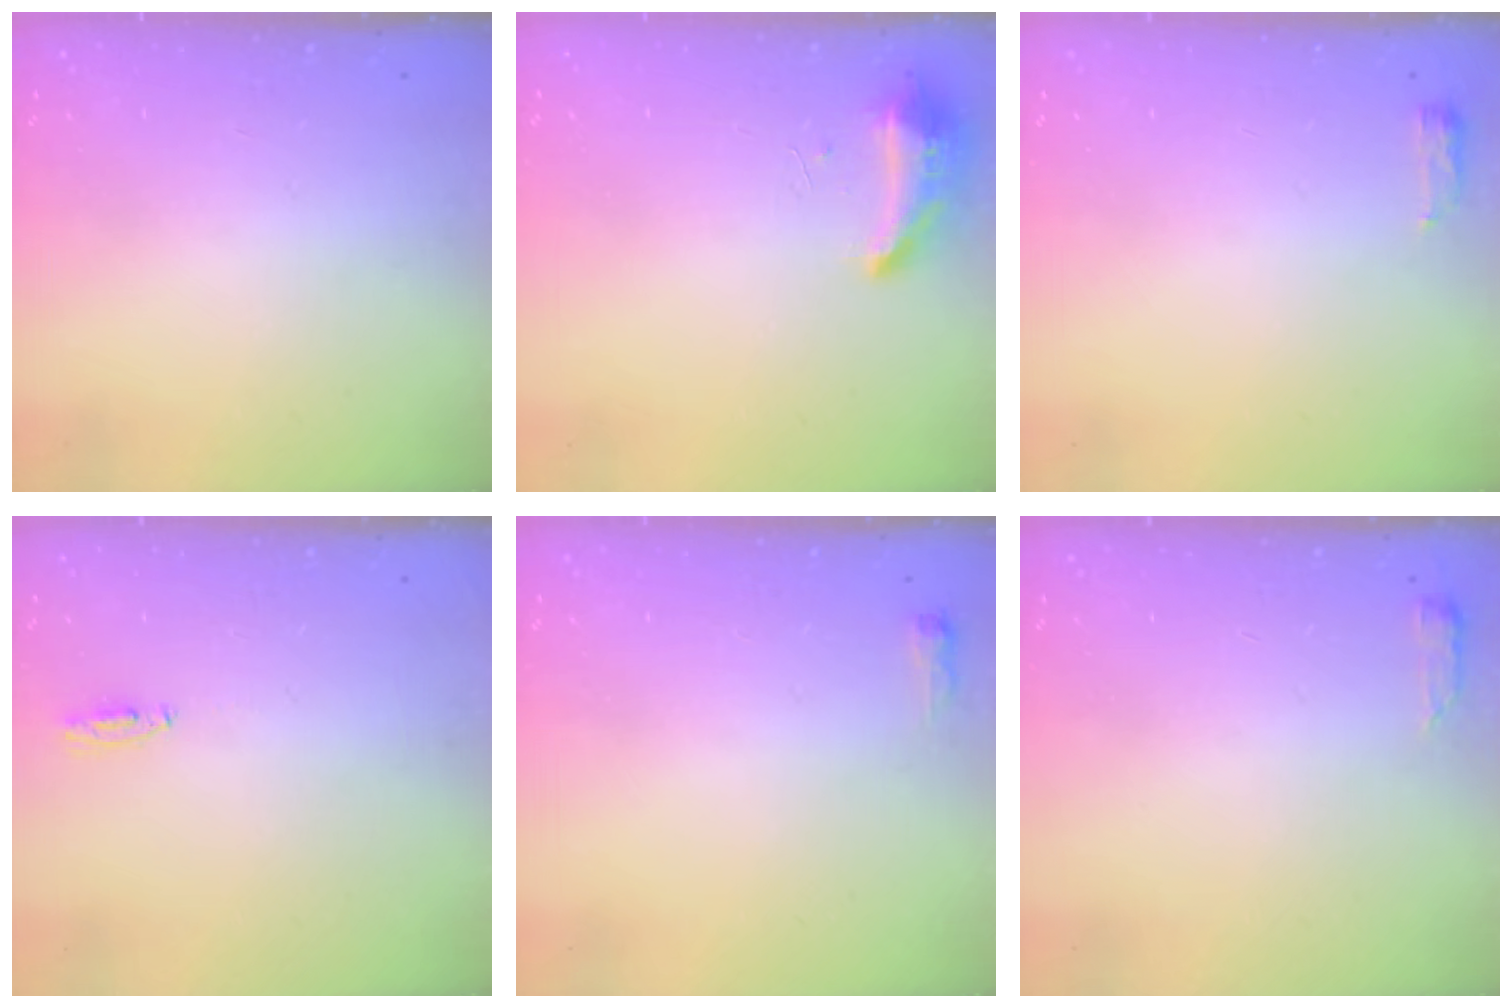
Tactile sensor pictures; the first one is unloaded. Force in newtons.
{"total": 16.8, "press": 10.1, "slide": 13.4}
{"total": 3.7, "press": 3.5, "slide": 1.3}
{"total": 3.1, "press": 2.8, "slide": 1.3}
{"total": 9.8, "press": 2.8, "slide": 9.4}
{"total": 2.9, "press": 2.8, "slide": 0.6}